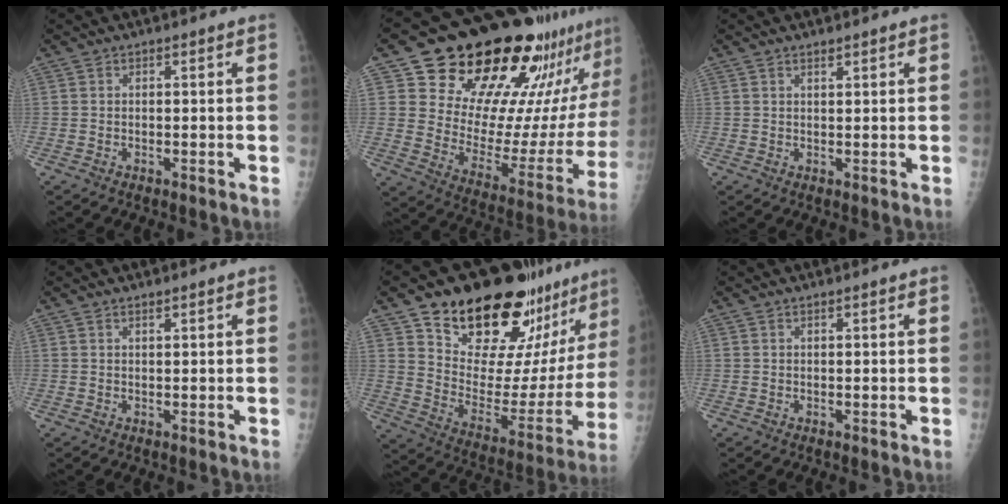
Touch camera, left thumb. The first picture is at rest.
{"total": 29.9, "force": [21.5, 11.5, 17.3], "torque": [-0.219, -0.095, 0.305]}
{"total": 1.0, "force": [0.9, 0.3, 0.5], "torque": [-0.004, -0.006, 0.015]}
{"total": 0.8, "force": [0.7, 0.2, 0.4], "torque": [-0.005, -0.004, 0.012]}
{"total": 28.9, "force": [21.6, 11.4, 15.4], "torque": [-0.184, -0.109, 0.311]}
{"total": 0.0}